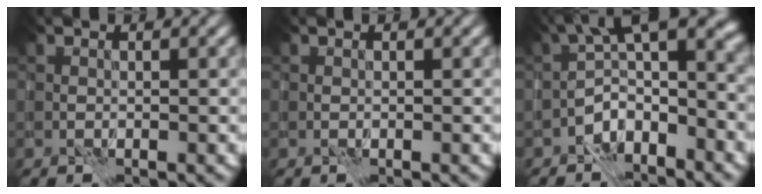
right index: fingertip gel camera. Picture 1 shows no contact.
{"total": 0.0}
{"total": 6.1, "force": [-2.8, 2.6, 4.8], "torque": [-0.068, 0.014, -0.063]}